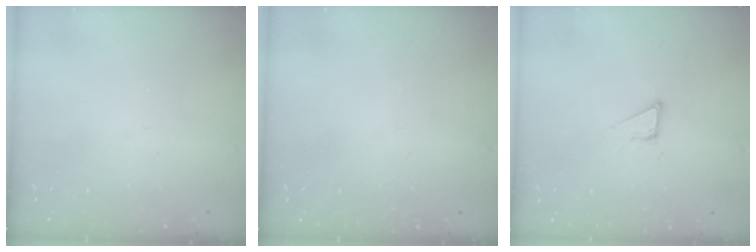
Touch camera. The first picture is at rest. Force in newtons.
{"total": 1.6, "press": 1.6, "slide": 0.1}
{"total": 1.9, "press": 1.9, "slide": 0.1}